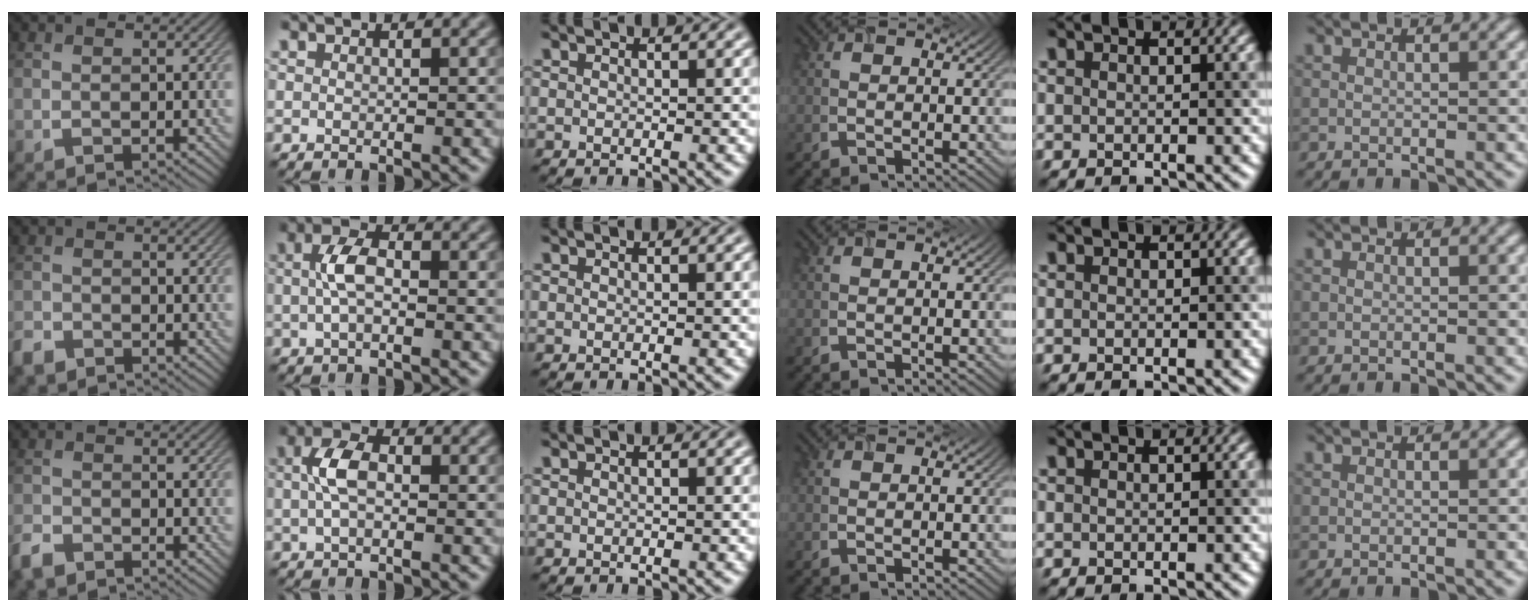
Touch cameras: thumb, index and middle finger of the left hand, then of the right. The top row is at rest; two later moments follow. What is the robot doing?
{"motion": "insert", "object": "airpods case & airpods"}